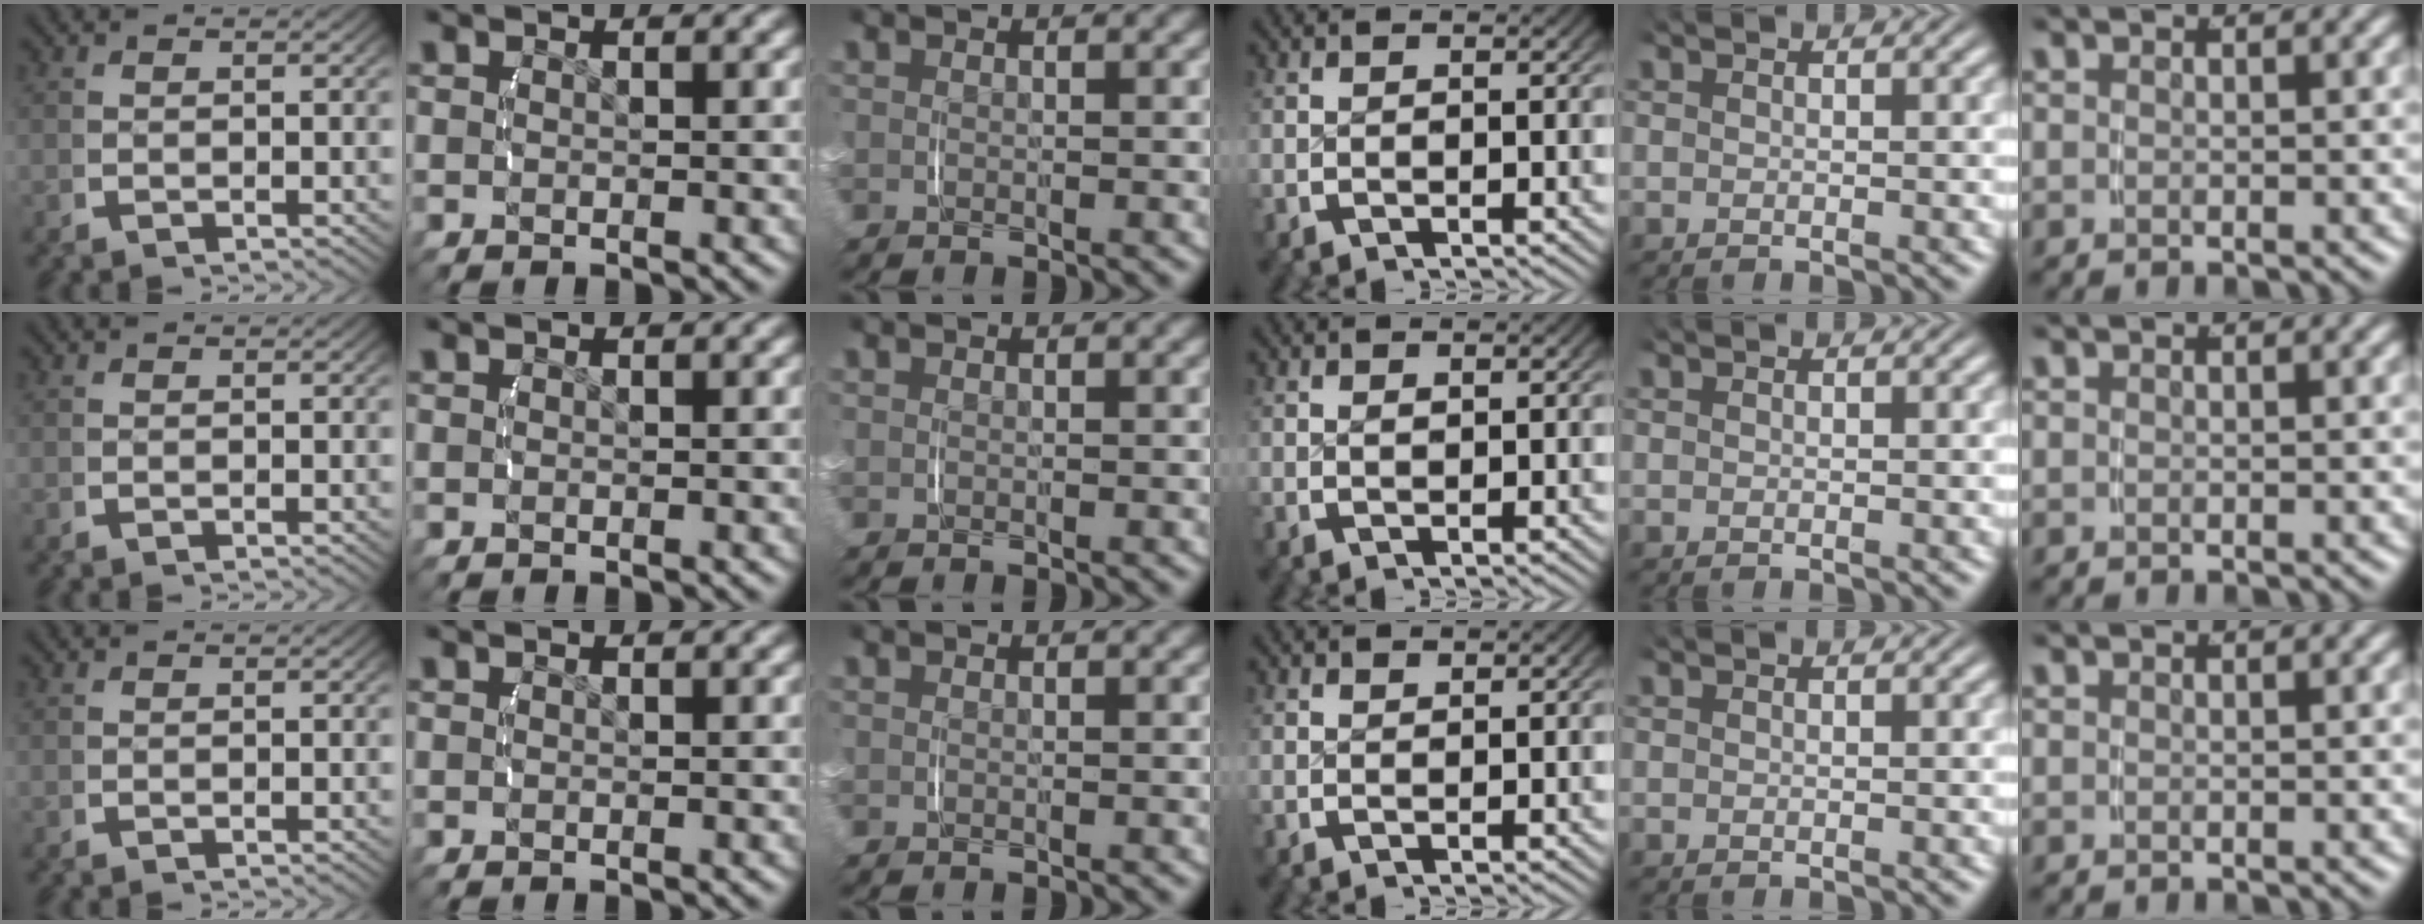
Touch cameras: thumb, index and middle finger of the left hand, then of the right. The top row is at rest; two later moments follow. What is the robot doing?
{"motion": "lift_and_place", "object": "small bumper sticker"}